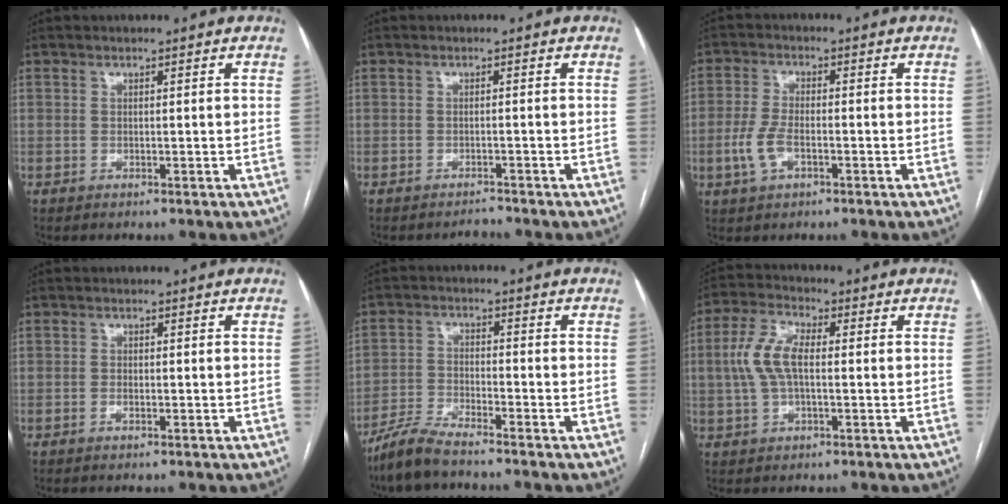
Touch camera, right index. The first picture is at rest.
{"total": 1.3, "force": [-1.3, -0.2, -0.2], "torque": [0.008, -0.007, -0.016]}
{"total": 5.2, "force": [-1.7, 2.4, 4.3], "torque": [-0.101, 0.002, -0.031]}
{"total": 1.1, "force": [-0.5, 0.5, 0.8], "torque": [-0.018, -0.004, -0.007]}
{"total": 6.3, "force": [-5.5, 0.4, 2.9], "torque": [-0.065, -0.020, -0.113]}
{"total": 7.9, "force": [0.3, 3.5, 7.1], "torque": [-0.165, 0.020, 0.004]}